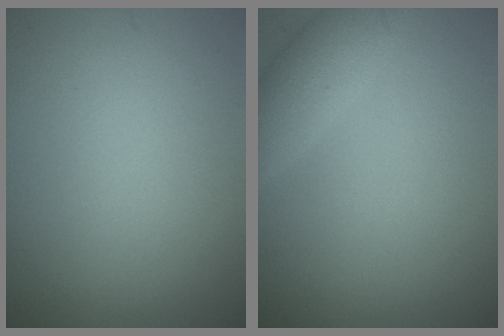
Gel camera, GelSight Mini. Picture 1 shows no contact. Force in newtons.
{"total": 3.0, "press": 3.0, "slide": 0.2}